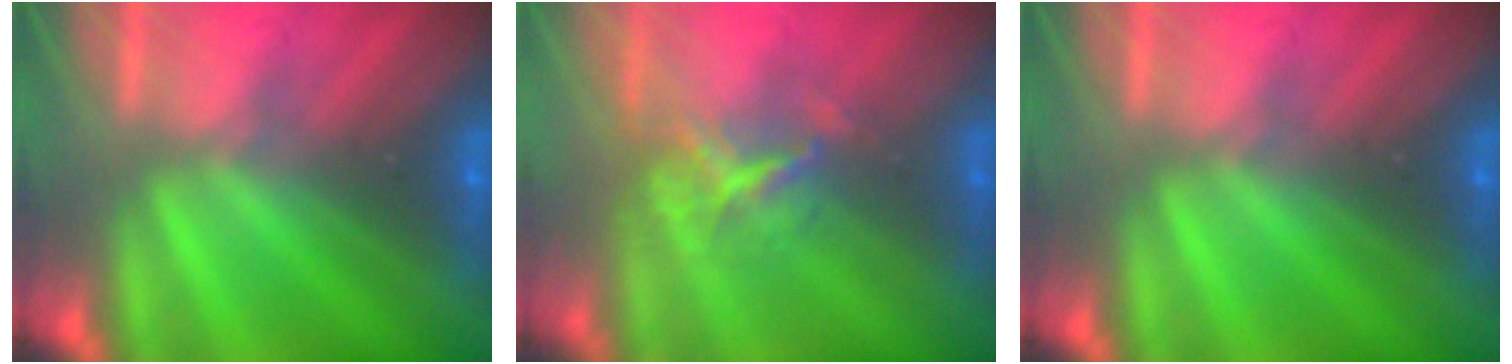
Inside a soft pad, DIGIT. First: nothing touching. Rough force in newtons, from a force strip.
{"total": 3.6}
{"total": 0.0}